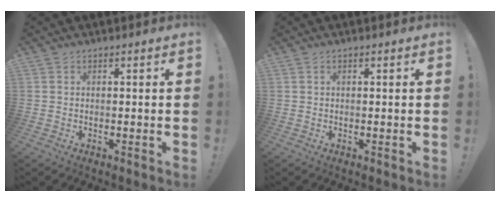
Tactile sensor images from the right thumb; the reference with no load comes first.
{"total": 0.5, "force": [0.2, 0.2, 0.4], "torque": [-0.001, -0.001, 0.001]}